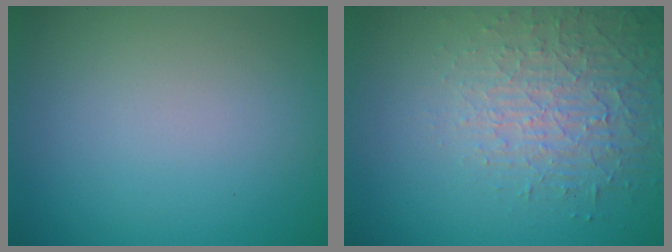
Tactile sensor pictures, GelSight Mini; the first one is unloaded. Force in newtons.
{"total": 4.5, "press": 3.6, "slide": 2.7}